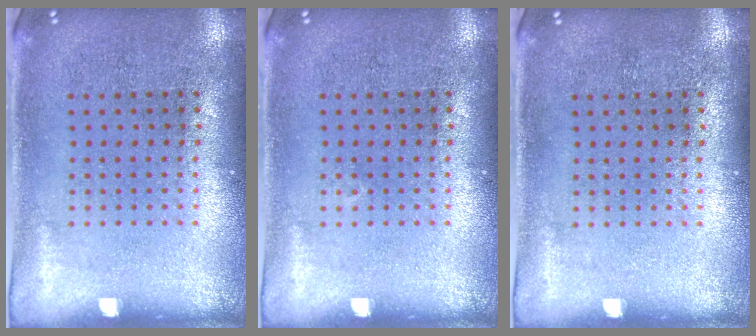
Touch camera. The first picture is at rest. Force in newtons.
{"total": 0.0}
{"total": 0.0}